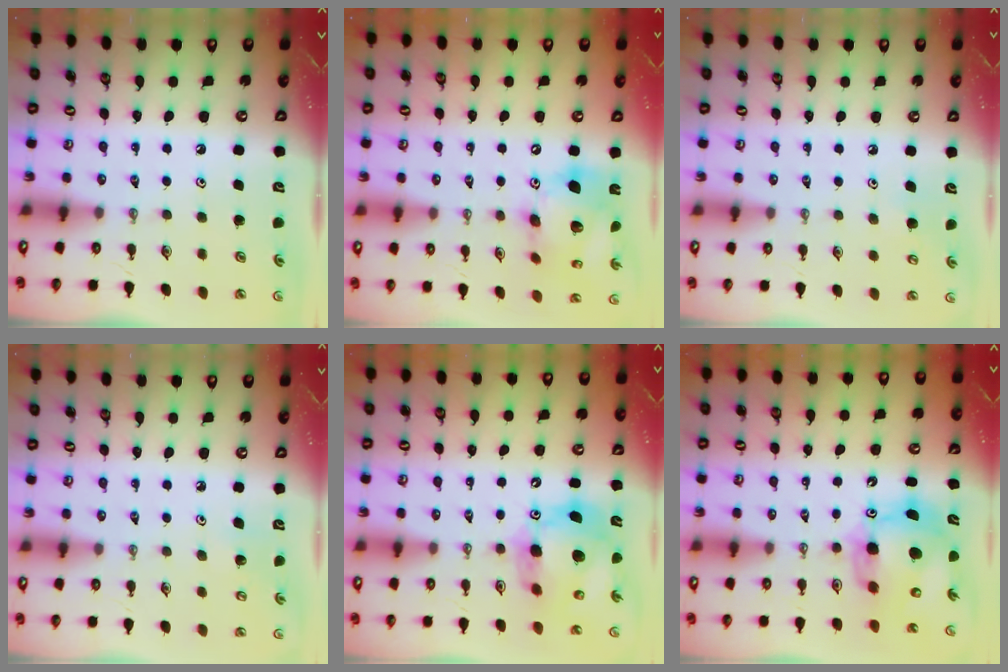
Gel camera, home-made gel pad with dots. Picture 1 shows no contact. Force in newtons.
{"total": 18.0, "press": 17.7, "slide": 3.2}
{"total": 5.0, "press": 5.0, "slide": 0.5}
{"total": 4.6, "press": 4.5, "slide": 1.1}
{"total": 14.7, "press": 14.6, "slide": 1.7}
{"total": 12.6, "press": 12.5, "slide": 1.7}